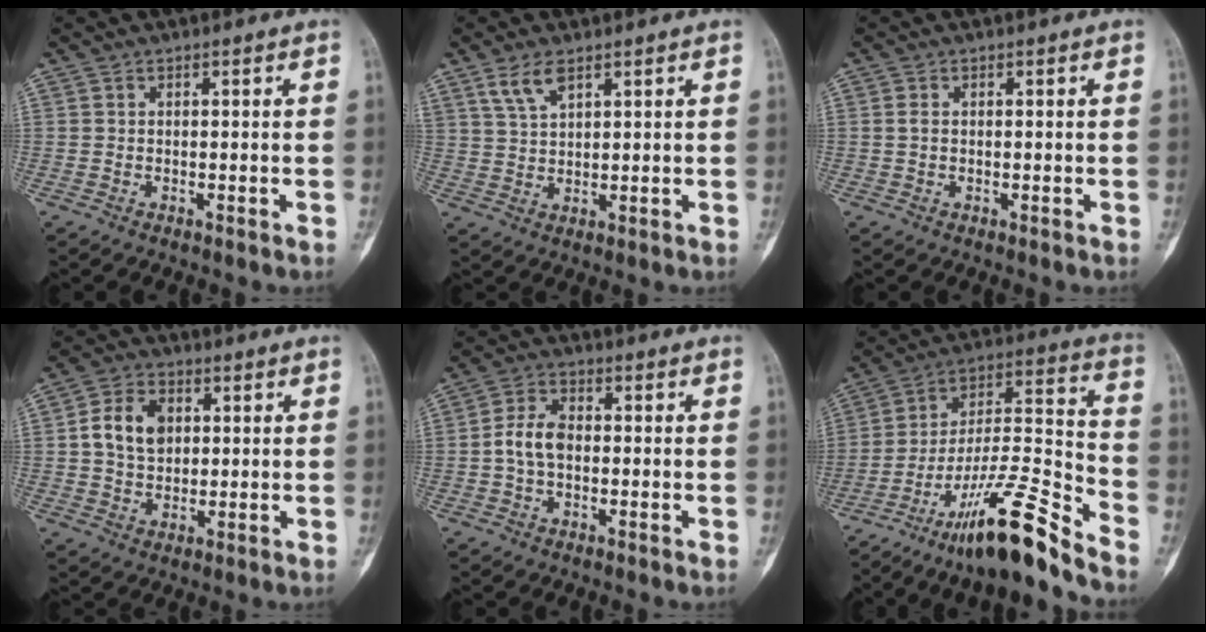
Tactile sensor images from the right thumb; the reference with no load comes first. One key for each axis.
{"total": 4.7, "fx": 3.1, "fy": 1.9, "fz": 3.0, "tx": -0.059, "ty": -0.011, "tz": 0.066}
{"total": 1.2, "fx": 0.1, "fy": 0.8, "fz": 0.9, "tx": -0.020, "ty": -0.002, "tz": 0.001}
{"total": 8.9, "fx": 1.5, "fy": 6.6, "fz": 5.8, "tx": -0.086, "ty": 0.005, "tz": 0.023}
{"total": 6.2, "fx": -0.6, "fy": 4.0, "fz": 4.7, "tx": -0.088, "ty": 0.018, "tz": -0.018}
{"total": 20.0, "fx": -14.5, "fy": 2.6, "fz": 13.6, "tx": -0.251, "ty": 0.091, "tz": -0.250}